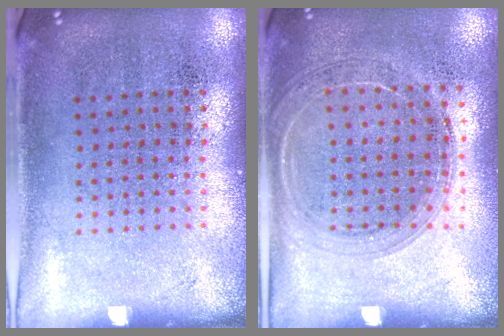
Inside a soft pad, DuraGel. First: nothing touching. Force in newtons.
{"total": 1.6, "press": 1.5, "slide": 0.2}